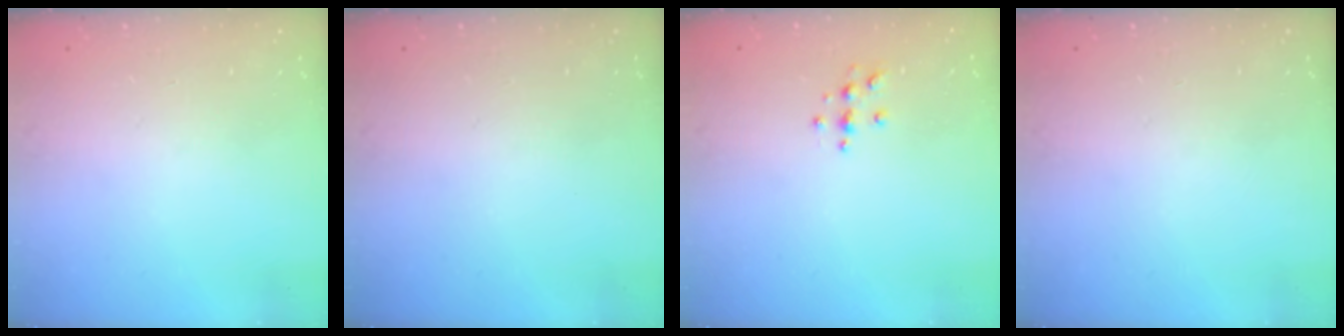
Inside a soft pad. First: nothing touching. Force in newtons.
{"total": 0.0}
{"total": 4.6, "press": 4.5, "slide": 0.6}
{"total": 0.0}